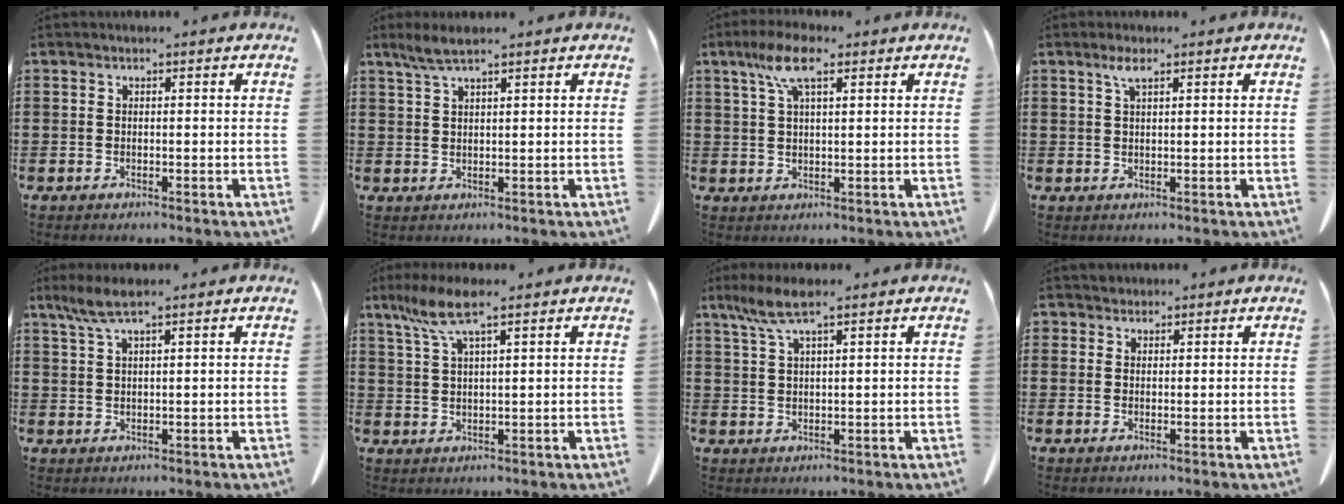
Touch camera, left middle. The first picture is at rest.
{"total": 3.0, "force": [2.1, 0.4, 2.1], "torque": [-0.044, 0.001, 0.038]}
{"total": 6.7, "force": [3.5, 1.9, 5.4], "torque": [-0.113, 0.011, 0.061]}
{"total": 2.4, "force": [1.4, 0.5, 1.8], "torque": [-0.040, 0.005, 0.024]}
{"total": 3.9, "force": [2.5, 0.7, 3.0], "torque": [-0.063, 0.001, 0.046]}
{"total": 6.7, "force": [4.1, 1.1, 5.2], "torque": [-0.115, -0.003, 0.072]}
{"total": 5.1, "force": [3.2, 0.9, 3.8], "torque": [-0.081, 0.001, 0.058]}
{"total": 1.5, "force": [1.3, 0.8, -0.2], "torque": [0.000, 0.004, 0.027]}